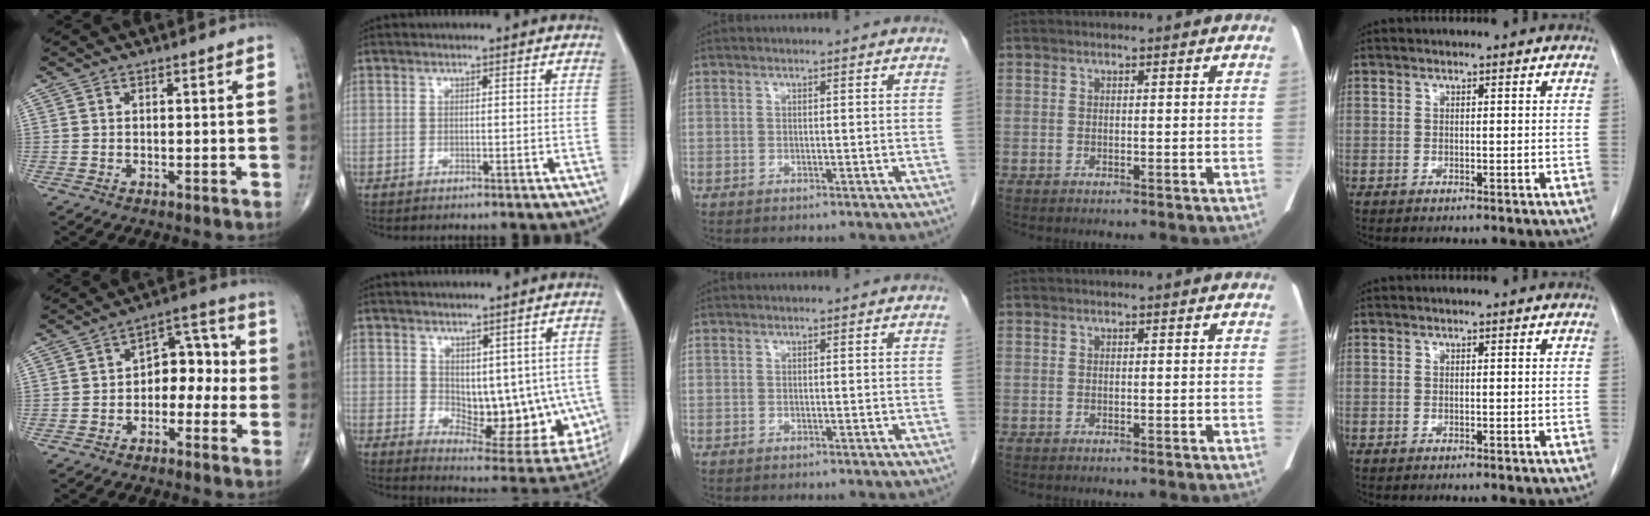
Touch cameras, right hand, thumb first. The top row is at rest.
{"thumb": {"total": 8.6, "force": [-1.5, 5.9, 6.1], "torque": [-0.047, 0.044, -0.039]}, "index": {"total": 12.8, "force": [0.2, 6.9, 10.7], "torque": [-0.124, -0.007, 0.023]}}